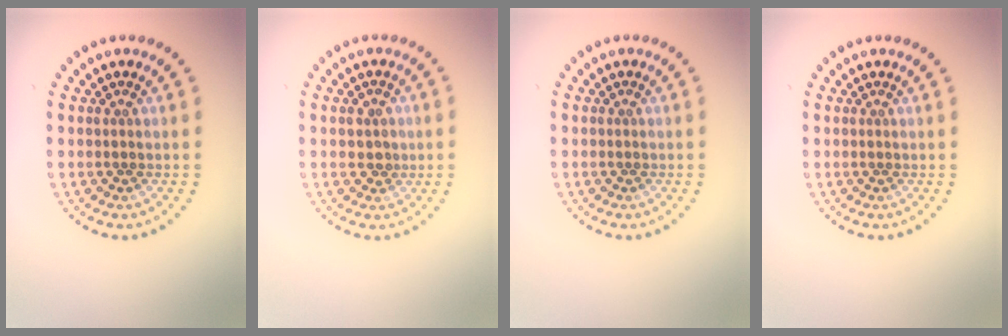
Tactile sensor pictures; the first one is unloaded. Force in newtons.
{"total": 1.7, "press": 1.7, "slide": 0.4}
{"total": 0.0}
{"total": 0.0}